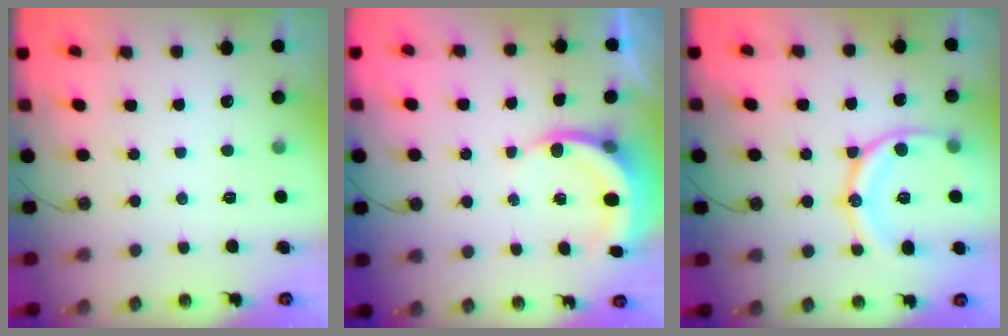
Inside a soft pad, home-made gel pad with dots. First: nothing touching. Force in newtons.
{"total": 4.9, "press": 4.8, "slide": 0.7}
{"total": 15.8, "press": 15.8, "slide": 1.1}